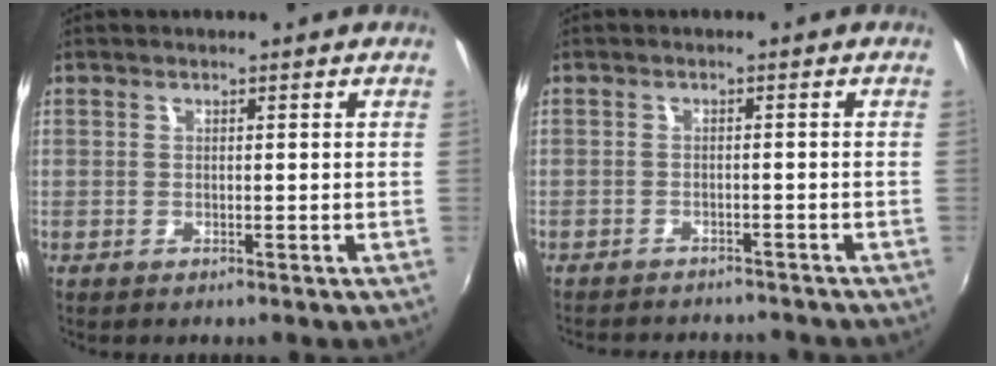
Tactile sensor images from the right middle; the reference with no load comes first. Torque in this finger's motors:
{"motor_torque": [0.94, -1.19, 0.11, 0.07]}